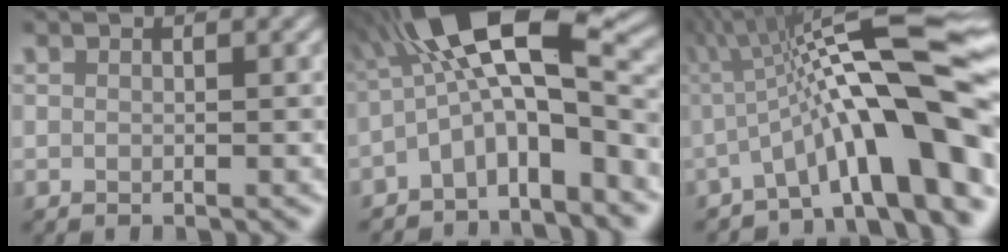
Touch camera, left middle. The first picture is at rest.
{"total": 10.6, "force": [-1.9, 3.5, 9.9], "torque": [-0.154, 0.032, -0.047]}
{"total": 14.0, "force": [-2.6, 2.4, 13.5], "torque": [-0.202, 0.033, -0.038]}